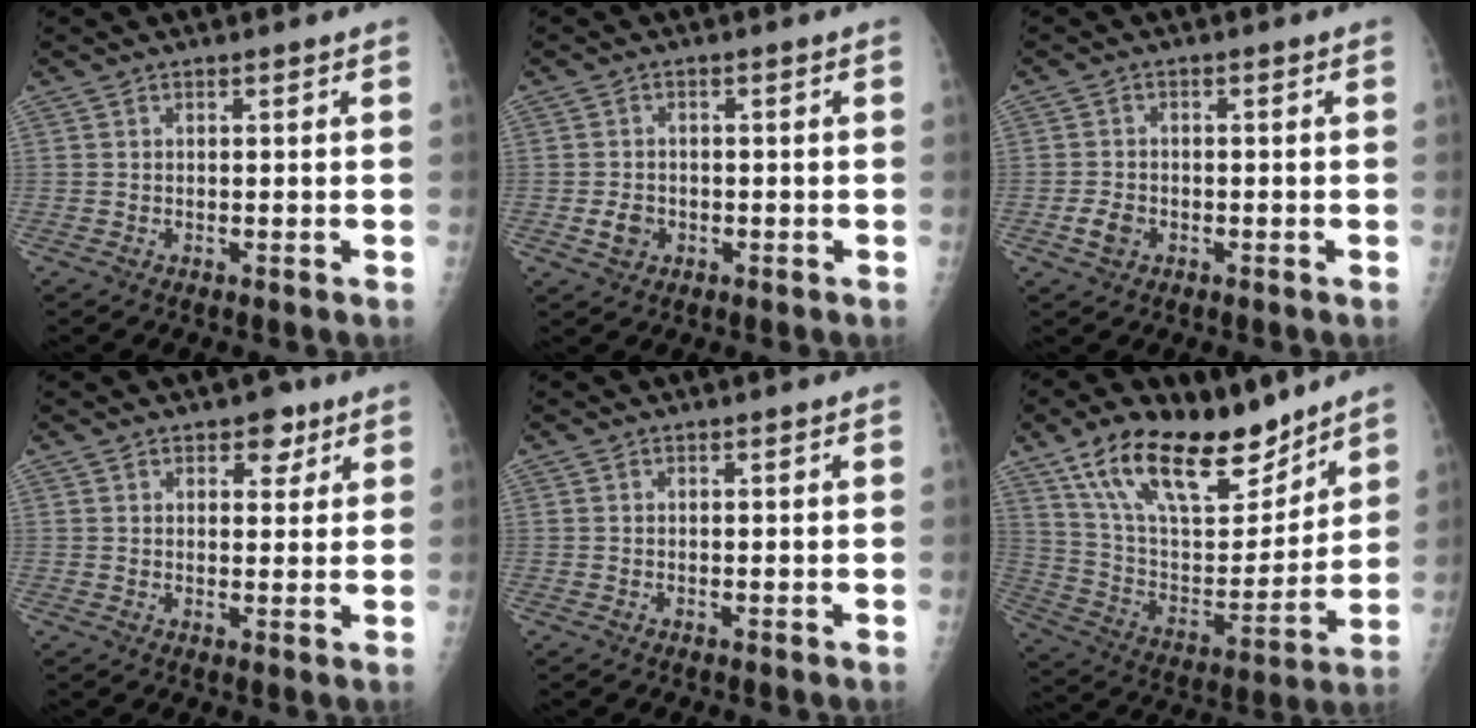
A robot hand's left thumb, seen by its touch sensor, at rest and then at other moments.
{"total": 3.1, "force": [-1.0, 2.5, 1.5], "torque": [-0.019, 0.004, -0.014]}
{"total": 3.1, "force": [-1.3, 2.3, 1.7], "torque": [-0.028, 0.006, -0.021]}
{"total": 4.5, "force": [2.5, 2.7, 2.5], "torque": [-0.008, -0.010, 0.031]}
{"total": 0.0}
{"total": 23.1, "force": [15.8, 10.0, 13.5], "torque": [-0.197, -0.058, 0.280]}